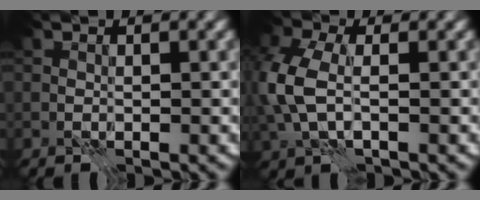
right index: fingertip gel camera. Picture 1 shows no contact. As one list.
[{"total": 5.1, "force": [0.1, 3.0, 4.1], "torque": [-0.112, 0.004, -0.006]}]